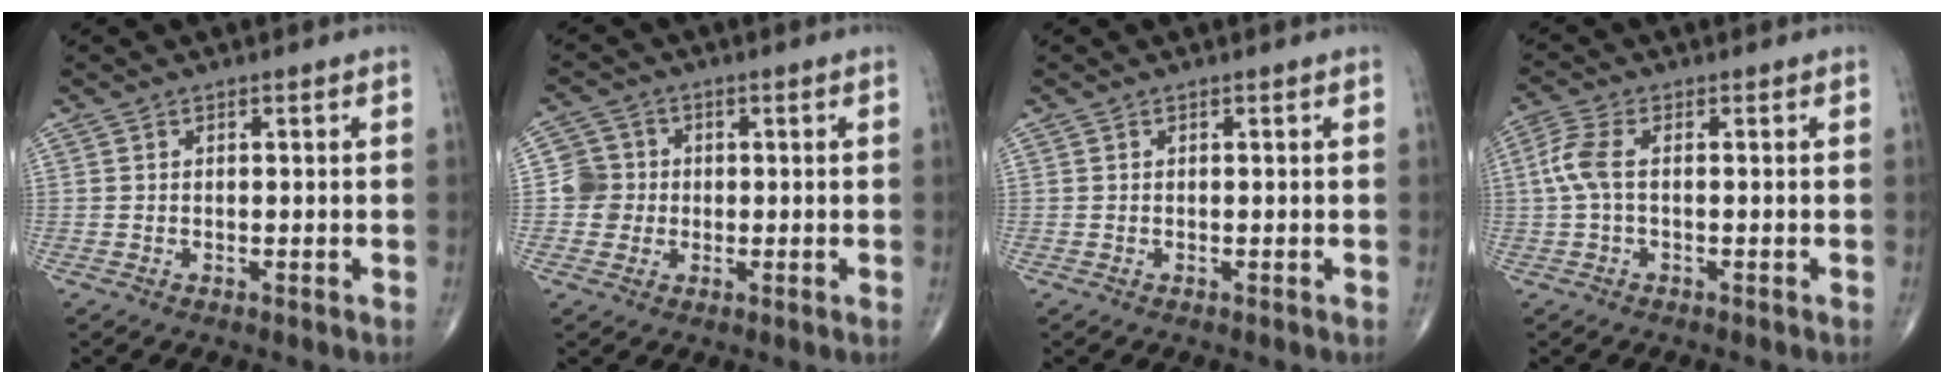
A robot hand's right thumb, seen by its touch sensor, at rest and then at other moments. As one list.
[{"total": 4.6, "force": [-0.2, 4.6, 0.6], "torque": [0.020, 0.009, -0.011]}, {"total": 0.0}, {"total": 4.9, "force": [0.1, 2.1, 4.4], "torque": [-0.125, 0.010, -0.006]}]